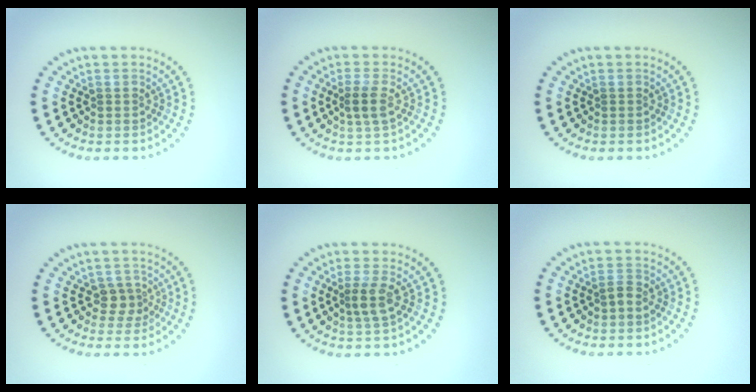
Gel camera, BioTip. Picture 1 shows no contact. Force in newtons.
{"total": 1.8, "press": 1.5, "slide": 1.1}
{"total": 0.0}
{"total": 1.8, "press": 1.5, "slide": 1.1}
{"total": 2.1, "press": 1.8, "slide": 1.1}
{"total": 0.9, "press": 0.9, "slide": 0.3}